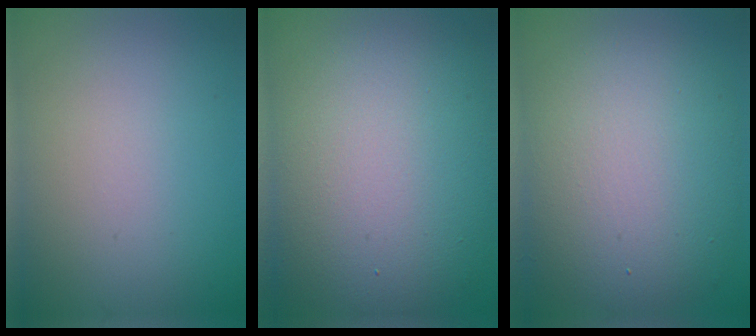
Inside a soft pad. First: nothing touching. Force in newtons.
{"total": 14.8, "press": 14.8, "slide": 1.1}
{"total": 11.3, "press": 11.2, "slide": 0.8}